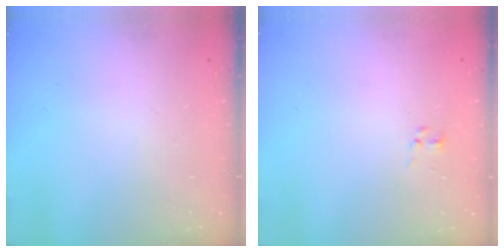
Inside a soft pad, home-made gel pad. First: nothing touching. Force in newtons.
{"total": 1.4, "press": 1.3, "slide": 0.7}